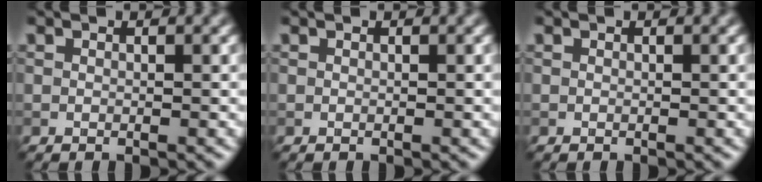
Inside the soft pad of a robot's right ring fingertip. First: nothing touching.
{"total": 0.0}
{"total": 0.0}